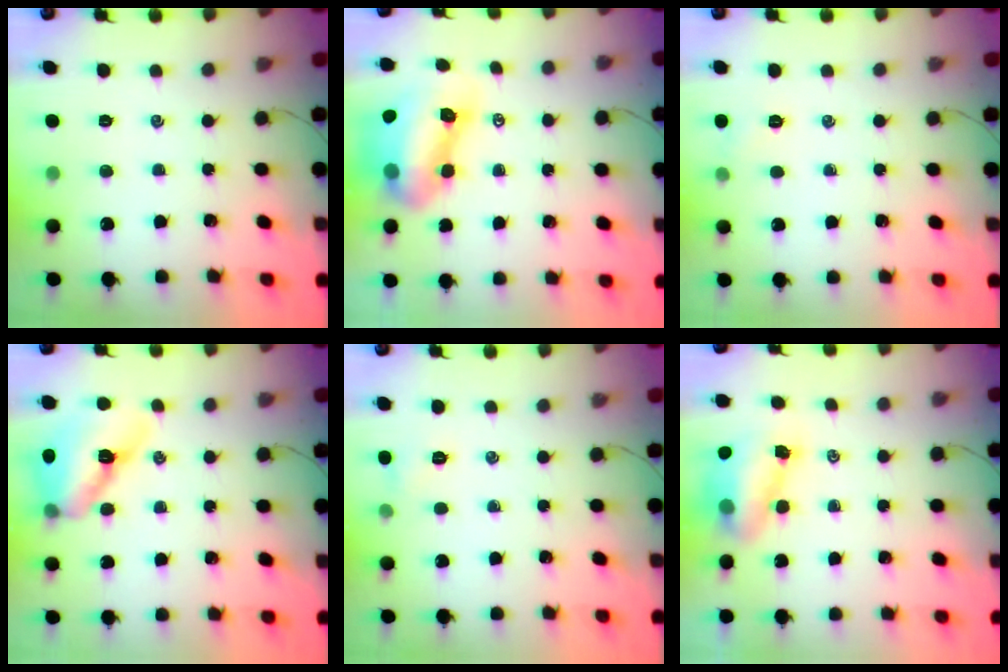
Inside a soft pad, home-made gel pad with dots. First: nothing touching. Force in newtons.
{"total": 11.9, "press": 11.4, "slide": 3.4}
{"total": 4.6, "press": 4.4, "slide": 1.3}
{"total": 12.5, "press": 11.9, "slide": 3.7}
{"total": 4.1, "press": 4.0, "slide": 1.1}
{"total": 7.5, "press": 7.4, "slide": 1.3}